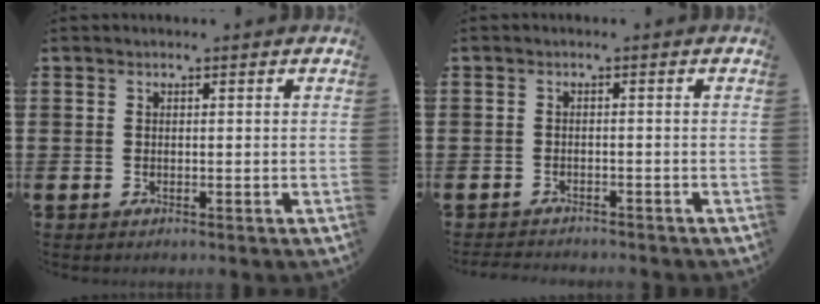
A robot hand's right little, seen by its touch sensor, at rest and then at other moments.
{"total": 1.4, "force": [-1.4, 0.0, -0.1], "torque": [-0.003, 0.002, -0.029]}